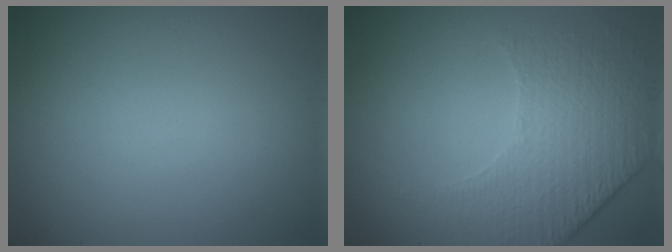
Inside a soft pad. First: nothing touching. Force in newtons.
{"total": 4.7, "press": 3.4, "slide": 3.2}